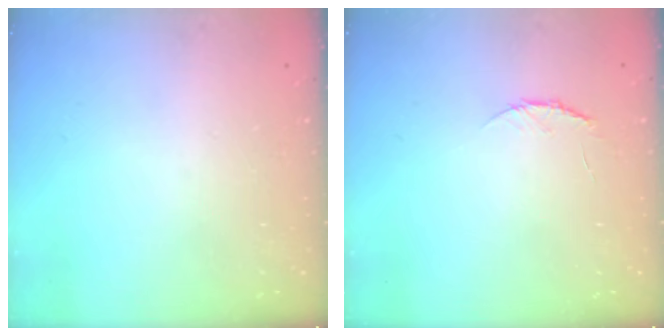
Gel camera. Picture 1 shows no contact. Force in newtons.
{"total": 3.7, "press": 3.6, "slide": 0.4}